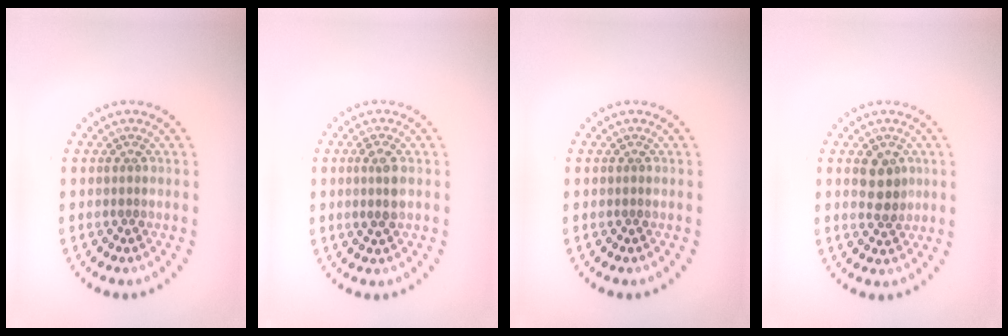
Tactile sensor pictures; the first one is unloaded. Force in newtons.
{"total": 1.8, "press": 1.8, "slide": 0.5}
{"total": 0.0}
{"total": 2.6, "press": 2.5, "slide": 0.8}